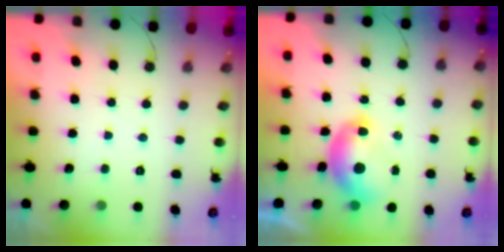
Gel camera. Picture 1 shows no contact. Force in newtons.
{"total": 9.2, "press": 9.2, "slide": 1.0}